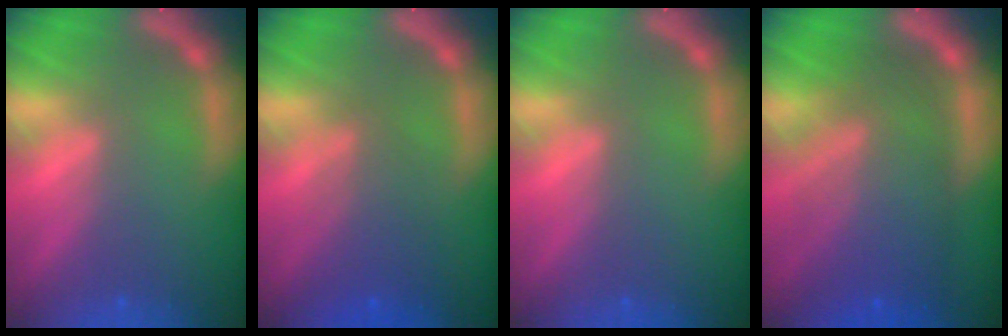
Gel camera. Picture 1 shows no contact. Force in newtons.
{"total": 4.0}
{"total": 0.0}
{"total": 9.5}